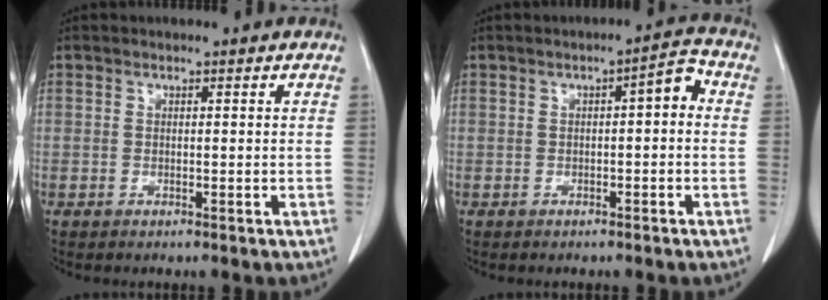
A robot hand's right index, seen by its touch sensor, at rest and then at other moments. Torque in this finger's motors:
{"motor_torque": [0.38, -0.20, 0.14, 0.04]}